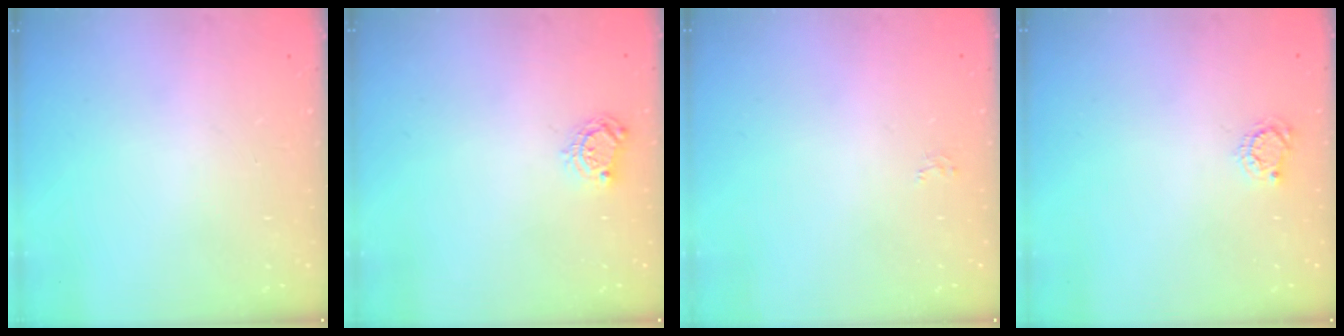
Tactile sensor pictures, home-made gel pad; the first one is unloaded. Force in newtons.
{"total": 5.5, "press": 5.4, "slide": 0.6}
{"total": 2.6, "press": 2.6, "slide": 0.2}
{"total": 3.7, "press": 3.7, "slide": 0.3}